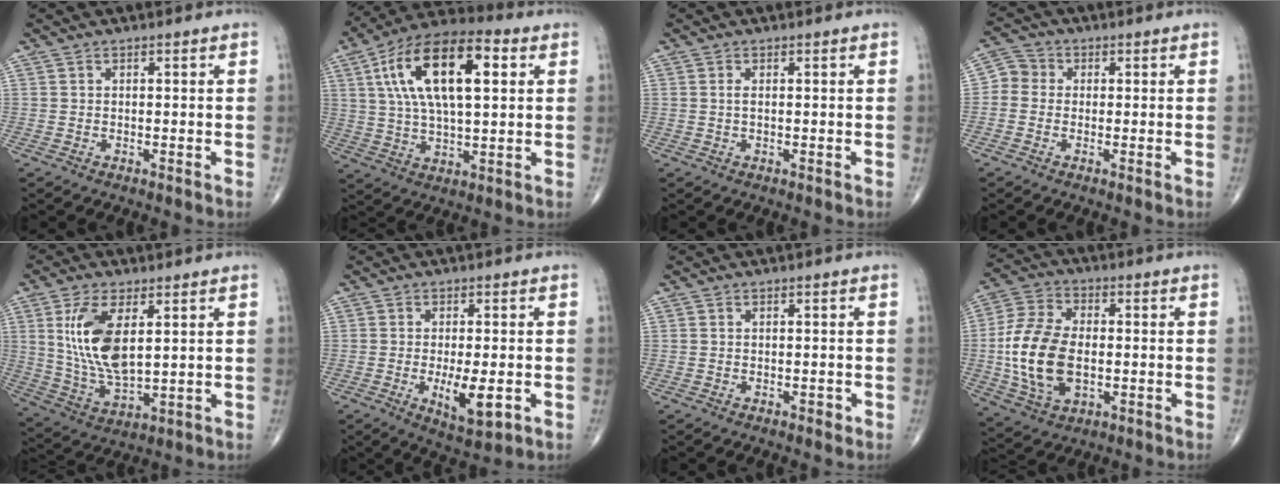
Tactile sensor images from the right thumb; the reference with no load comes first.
{"total": 19.5, "force": [5.5, 8.4, 16.8], "torque": [-0.290, 0.014, 0.086]}
{"total": 0.9, "force": [0.1, 0.3, 0.8], "torque": [-0.018, 0.001, 0.002]}
{"total": 4.2, "force": [-0.3, 3.9, 1.6], "torque": [-0.013, 0.010, -0.021]}
{"total": 13.2, "force": [3.6, 5.9, 11.3], "torque": [-0.223, -0.022, 0.079]}
{"total": 8.1, "force": [-2.0, 2.9, 7.3], "torque": [-0.115, -0.015, -0.026]}
{"total": 1.0, "force": [-0.5, 0.5, 0.7], "torque": [-0.009, -0.001, -0.009]}
{"total": 16.1, "force": [-1.5, 9.6, 12.8], "torque": [-0.258, 0.007, -0.024]}